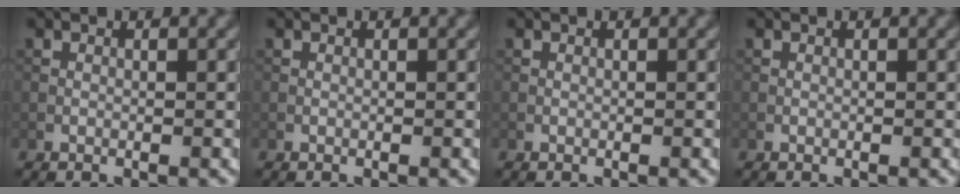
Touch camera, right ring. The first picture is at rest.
{"total": 0.0}
{"total": 0.0}
{"total": 0.0}